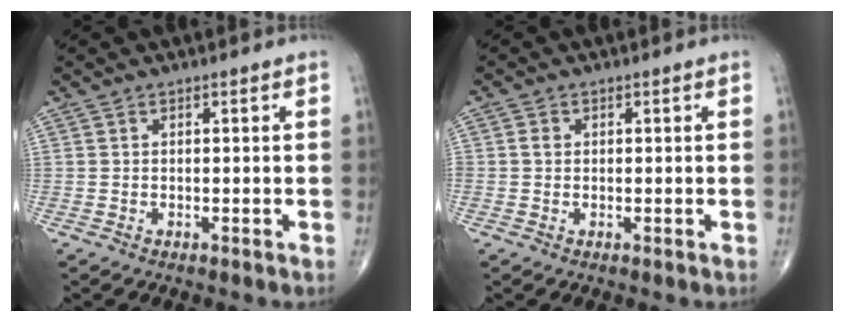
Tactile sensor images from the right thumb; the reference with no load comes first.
{"total": 1.2, "force": [0.1, 1.0, 0.7], "torque": [-0.010, 0.001, 0.000]}